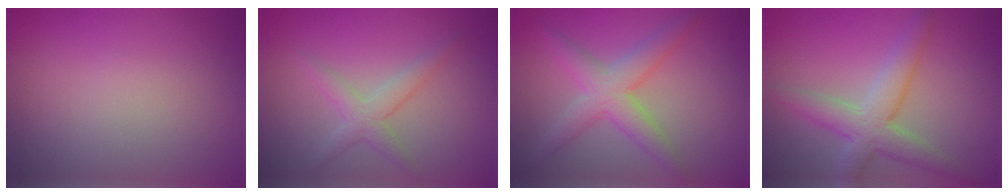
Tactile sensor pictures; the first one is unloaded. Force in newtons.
{"total": 2.5, "press": 2.5, "slide": 0.1}
{"total": 4.5, "press": 4.5, "slide": 0.3}
{"total": 4.9, "press": 4.9, "slide": 0.3}